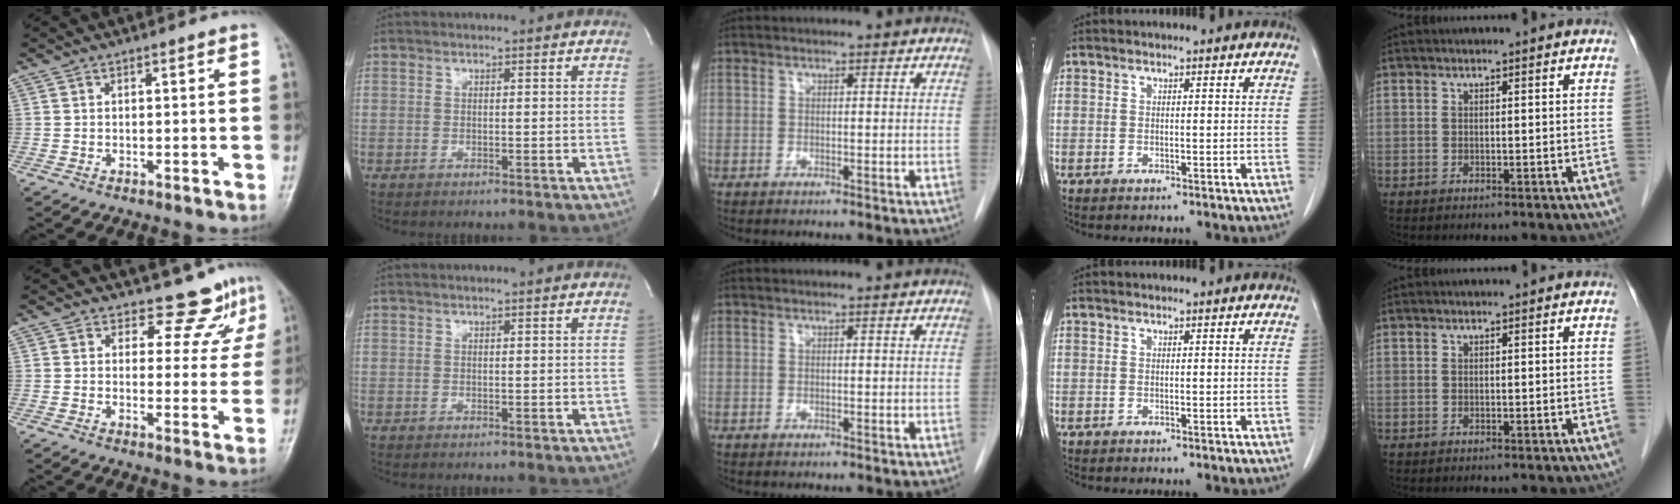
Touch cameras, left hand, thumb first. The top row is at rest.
{"thumb": {"total": 6.8, "force": [5.9, 3.3, 0.8], "torque": [0.020, -0.046, 0.062]}}